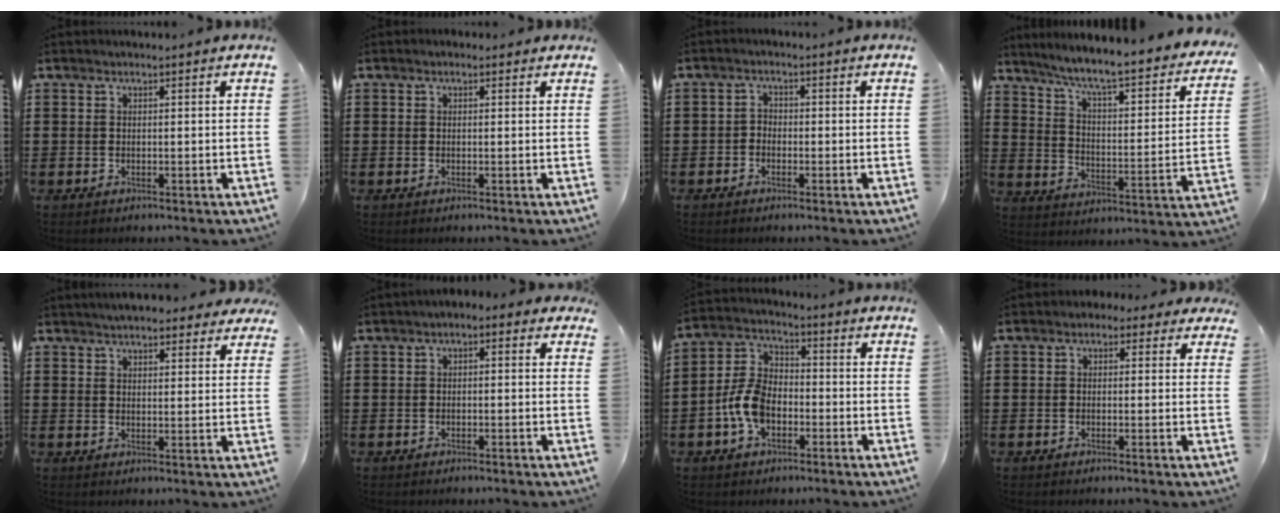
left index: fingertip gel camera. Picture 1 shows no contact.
{"total": 0.6, "force": [0.0, 0.5, 0.4], "torque": [-0.008, 0.003, -0.001]}
{"total": 1.5, "force": [-1.2, 0.9, 0.2], "torque": [-0.009, 0.006, -0.026]}
{"total": 5.8, "force": [4.8, -0.3, 3.2], "torque": [-0.084, -0.045, 0.071]}
{"total": 4.0, "force": [3.8, 0.6, 1.1], "torque": [-0.024, -0.010, 0.070]}
{"total": 1.3, "force": [-1.0, 0.7, 0.5], "torque": [-0.014, 0.005, -0.023]}
{"total": 7.9, "force": [-2.9, 5.0, 5.5], "torque": [-0.151, 0.004, -0.066]}
{"total": 1.3, "force": [-0.1, 1.2, 0.6], "torque": [-0.017, 0.009, -0.006]}